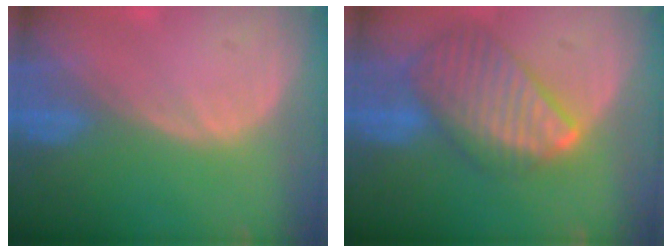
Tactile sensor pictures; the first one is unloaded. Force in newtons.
{"total": 9.8, "press": 8.5, "slide": 4.8}